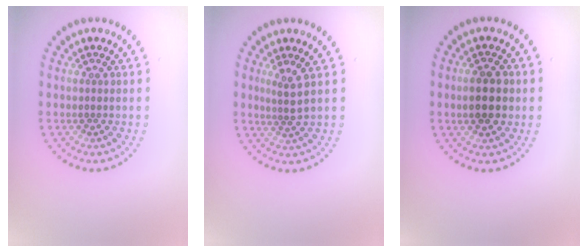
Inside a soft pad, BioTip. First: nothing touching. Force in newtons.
{"total": 1.6, "press": 1.1, "slide": 1.2}
{"total": 3.7, "press": 3.7, "slide": 0.2}